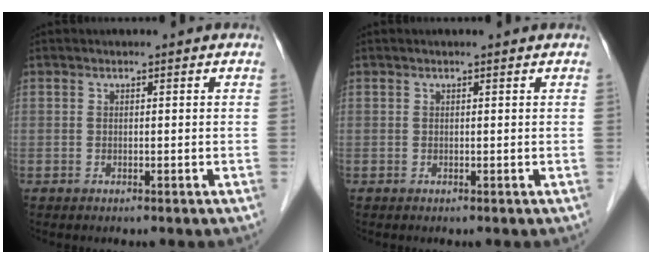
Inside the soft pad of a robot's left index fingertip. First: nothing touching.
{"total": 0.6, "force": [0.6, 0.0, 0.3], "torque": [-0.009, 0.006, 0.008]}